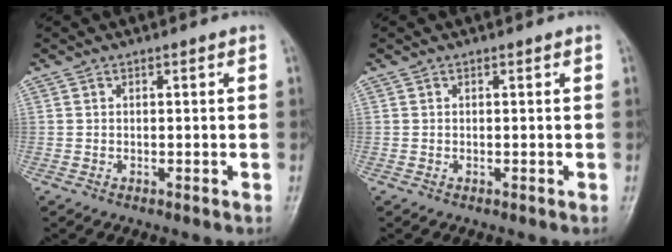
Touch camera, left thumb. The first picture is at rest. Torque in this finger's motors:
{"motor_torque": [0.00, 0.00, 0.00, 0.00, 0.00]}